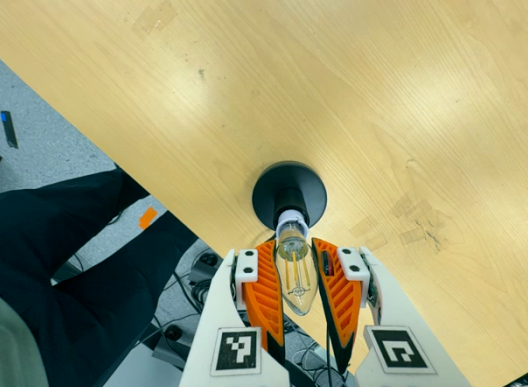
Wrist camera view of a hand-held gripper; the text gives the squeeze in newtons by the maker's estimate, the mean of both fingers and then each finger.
{"total": 21.5, "left": 23.3, "right": 19.7}